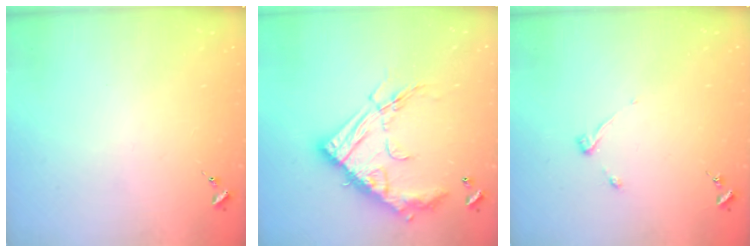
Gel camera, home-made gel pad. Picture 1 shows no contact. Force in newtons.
{"total": 20.3, "press": 20.2, "slide": 1.9}
{"total": 3.8, "press": 3.8, "slide": 0.5}